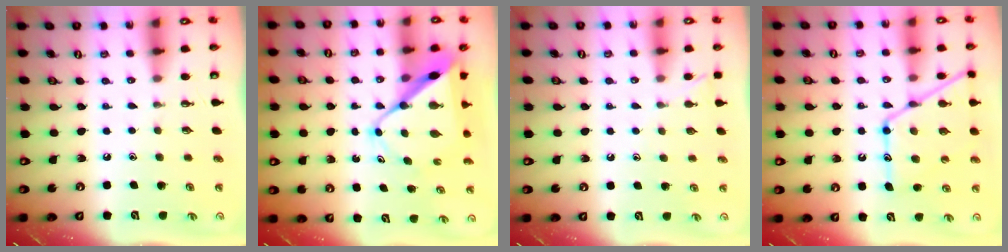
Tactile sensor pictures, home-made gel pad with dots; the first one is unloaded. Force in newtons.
{"total": 11.9, "press": 11.8, "slide": 1.2}
{"total": 3.4, "press": 3.4, "slide": 0.4}
{"total": 15.7, "press": 15.6, "slide": 1.4}